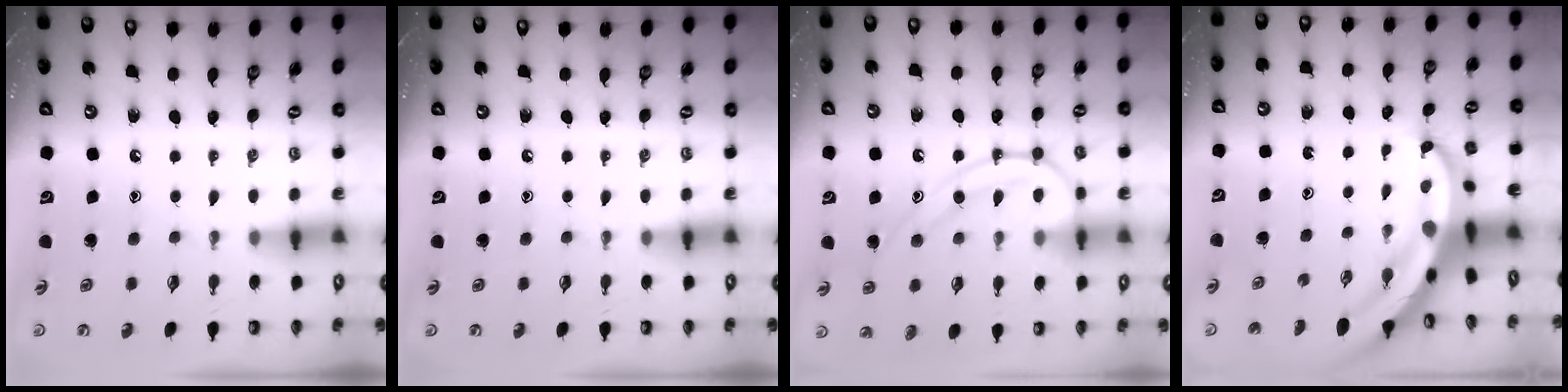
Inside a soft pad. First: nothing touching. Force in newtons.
{"total": 0.0}
{"total": 12.6, "press": 12.6, "slide": 0.5}
{"total": 5.7, "press": 5.7, "slide": 0.7}